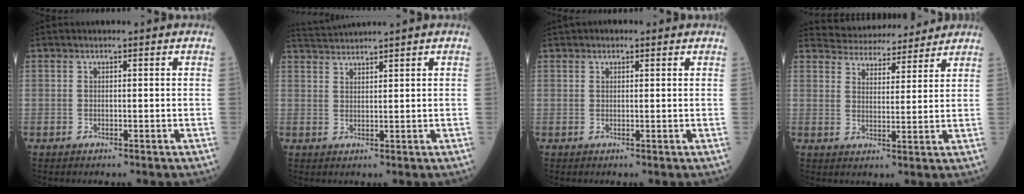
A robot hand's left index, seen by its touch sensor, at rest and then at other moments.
{"total": 3.3, "force": [3.1, -1.3, 0.0], "torque": [-0.007, 0.009, 0.067]}
{"total": 0.8, "force": [0.5, 0.6, 0.2], "torque": [-0.008, 0.004, 0.002]}
{"total": 10.7, "force": [10.2, 2.5, 1.7], "torque": [-0.022, 0.016, 0.142]}